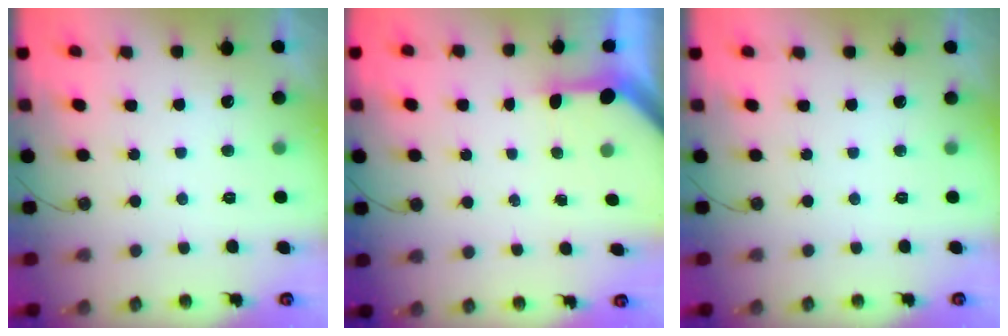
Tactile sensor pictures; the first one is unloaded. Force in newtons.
{"total": 3.5, "press": 3.5, "slide": 0.4}
{"total": 0.0}